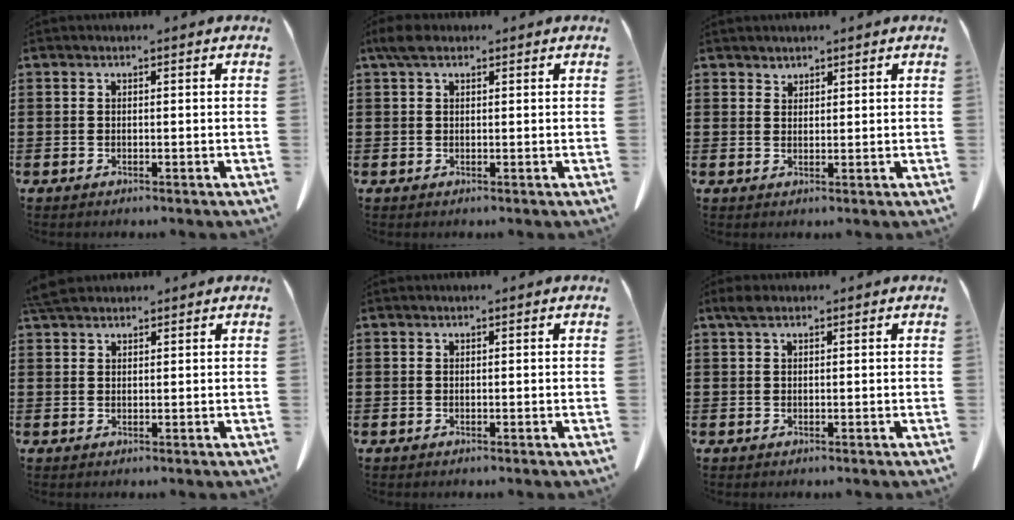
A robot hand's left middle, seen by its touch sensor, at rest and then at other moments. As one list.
[{"total": 2.5, "force": [1.4, 1.2, 1.6], "torque": [-0.038, 0.007, 0.026]}, {"total": 1.5, "force": [1.5, 0.4, -0.1], "torque": [-0.001, -0.001, 0.030]}, {"total": 3.1, "force": [2.7, 0.8, 1.2], "torque": [-0.031, 0.000, 0.054]}, {"total": 0.0}, {"total": 1.4, "force": [0.8, 0.7, 0.9], "torque": [-0.023, 0.004, 0.015]}]